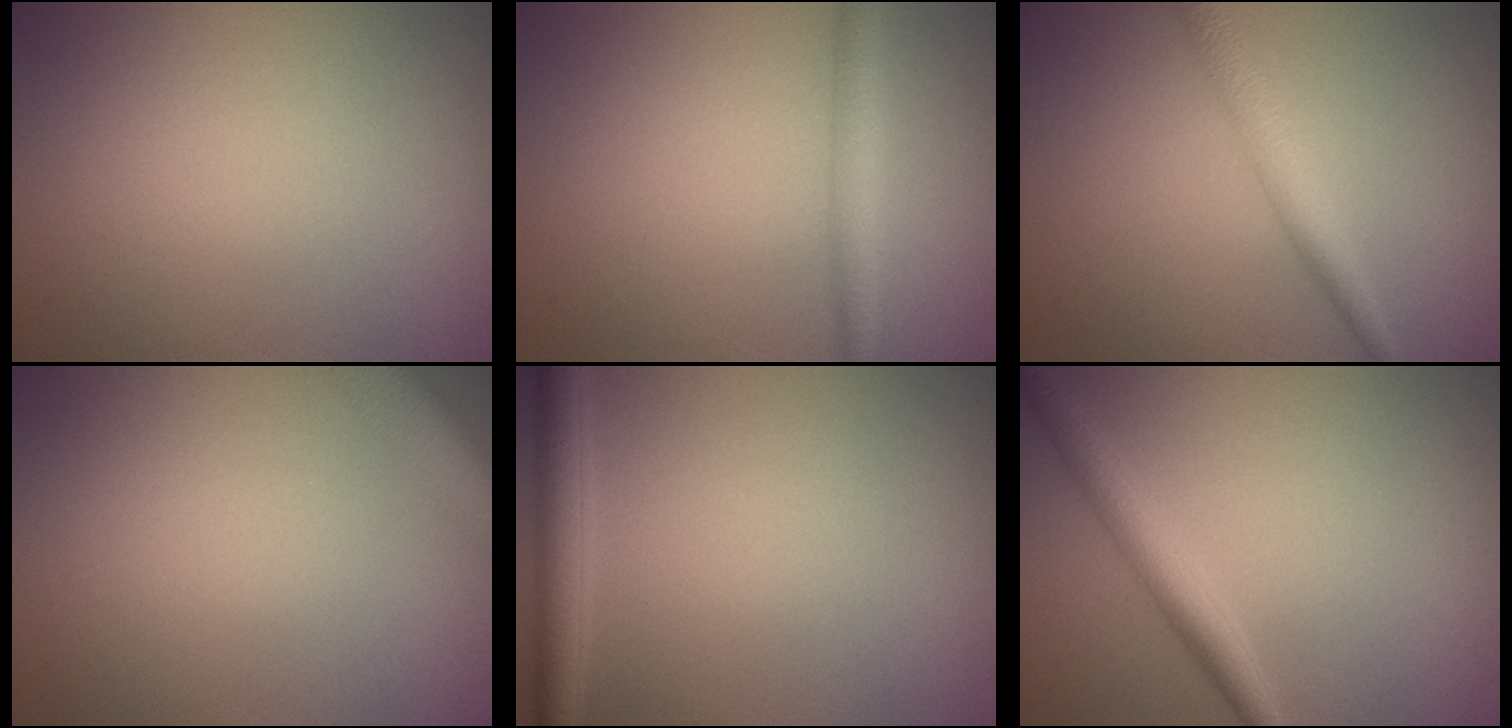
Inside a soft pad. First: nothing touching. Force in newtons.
{"total": 2.2, "press": 2.2, "slide": 0.1}
{"total": 2.7, "press": 2.7, "slide": 0.1}
{"total": 4.3, "press": 4.3, "slide": 0.3}
{"total": 2.8, "press": 2.8, "slide": 0.2}
{"total": 2.9, "press": 2.9, "slide": 0.1}